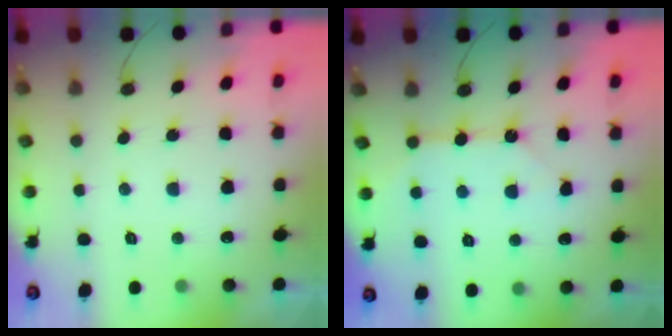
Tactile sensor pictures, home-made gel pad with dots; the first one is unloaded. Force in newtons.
{"total": 7.8, "press": 7.8, "slide": 0.6}